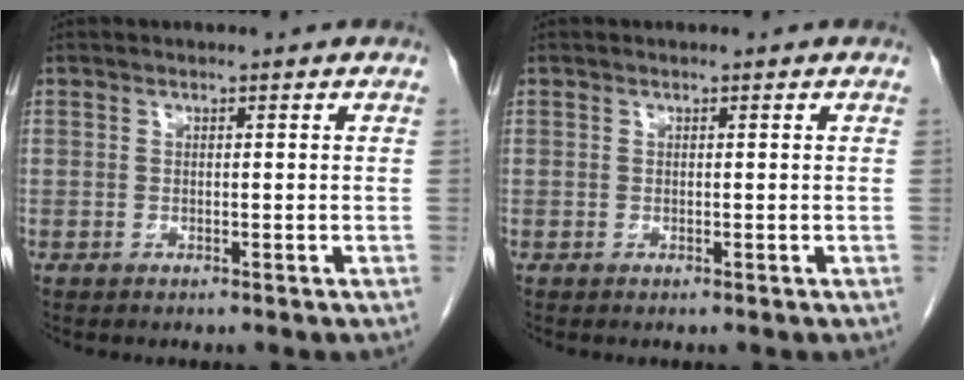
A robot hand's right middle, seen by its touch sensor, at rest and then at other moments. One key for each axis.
{"total": 0.0}